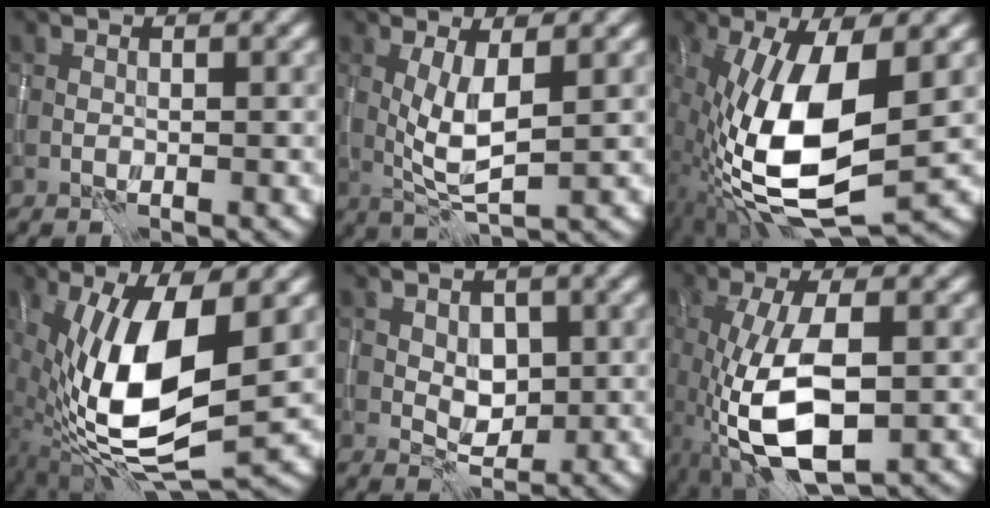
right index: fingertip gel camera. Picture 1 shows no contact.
{"total": 4.3, "force": [0.6, 1.1, 4.1], "torque": [-0.083, -0.009, 0.013]}
{"total": 12.8, "force": [-1.5, 4.8, 11.7], "torque": [-0.232, -0.004, -0.032]}
{"total": 13.1, "force": [0.2, 4.9, 12.1], "torque": [-0.239, -0.013, 0.004]}
{"total": 2.4, "force": [0.4, 1.7, 1.7], "torque": [-0.028, -0.005, 0.009]}
{"total": 8.7, "force": [-2.4, 3.3, 7.7], "torque": [-0.170, -0.005, -0.045]}